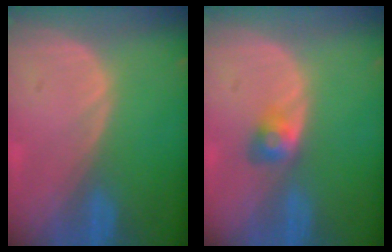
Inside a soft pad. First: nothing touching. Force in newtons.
{"total": 2.8, "press": 2.6, "slide": 1.2}